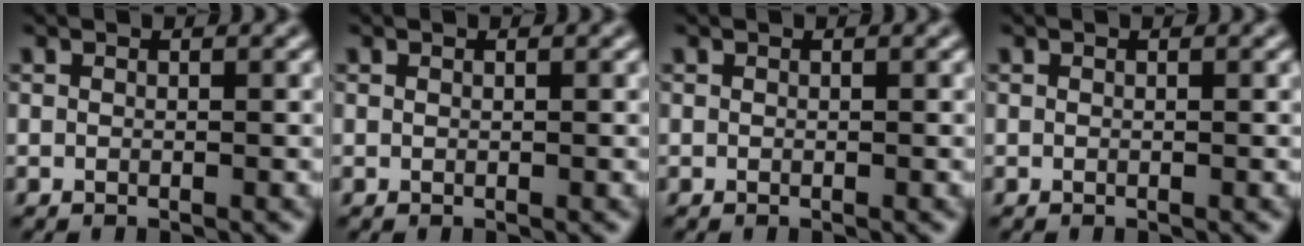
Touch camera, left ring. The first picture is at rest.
{"total": 0.0}
{"total": 0.0}
{"total": 0.0}